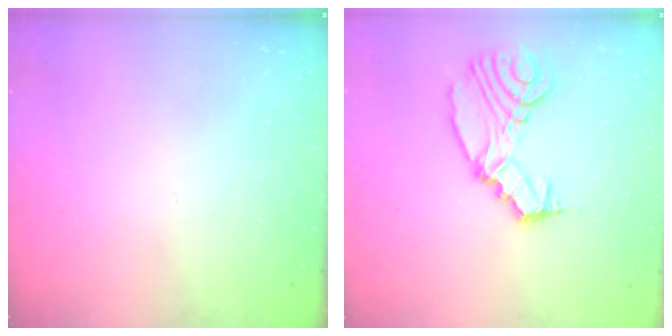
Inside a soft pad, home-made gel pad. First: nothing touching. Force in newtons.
{"total": 11.6, "press": 10.9, "slide": 3.9}